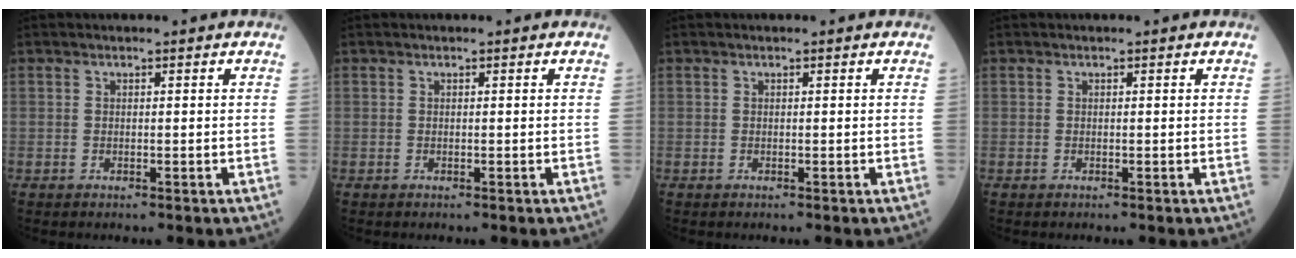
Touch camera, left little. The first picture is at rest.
{"total": 0.0}
{"total": 0.0}
{"total": 0.0}